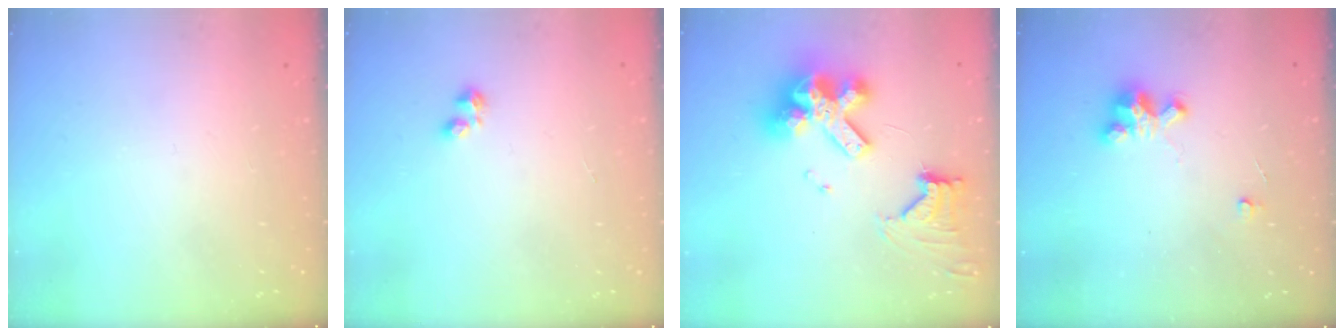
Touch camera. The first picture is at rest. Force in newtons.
{"total": 2.9, "press": 2.8, "slide": 0.5}
{"total": 14.8, "press": 14.8, "slide": 1.4}
{"total": 3.9, "press": 3.9, "slide": 0.1}